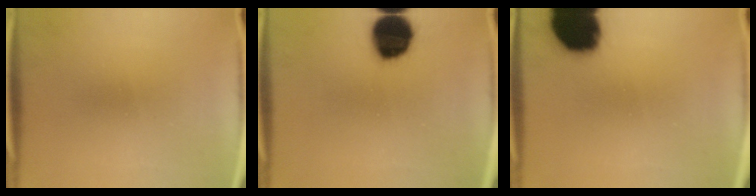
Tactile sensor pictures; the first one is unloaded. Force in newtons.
{"total": 14.2}
{"total": 19.1}